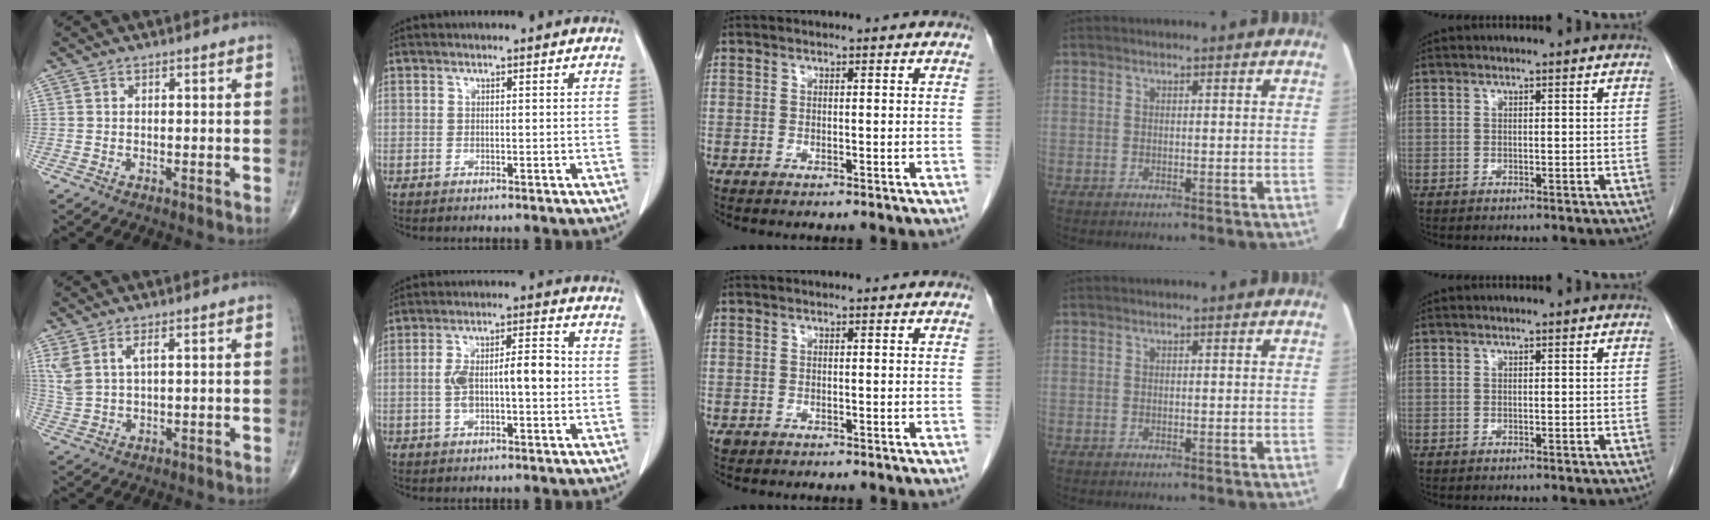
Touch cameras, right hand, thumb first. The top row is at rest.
{"thumb": {"total": 5.2, "force": [2.3, 2.0, 4.2], "torque": [-0.108, -0.005, 0.055]}, "index": {"total": 8.9, "force": [-0.3, 2.7, 8.5], "torque": [-0.160, 0.025, -0.004]}, "middle": {"total": 0.6, "force": [-0.3, 0.5, 0.1], "torque": [-0.008, 0.001, -0.001]}}